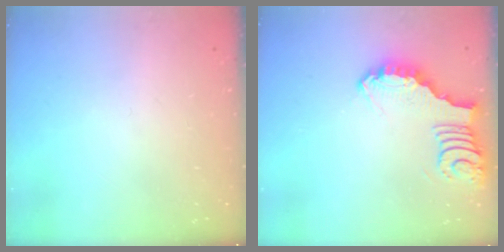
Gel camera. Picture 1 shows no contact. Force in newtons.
{"total": 3.6, "press": 3.6, "slide": 0.1}